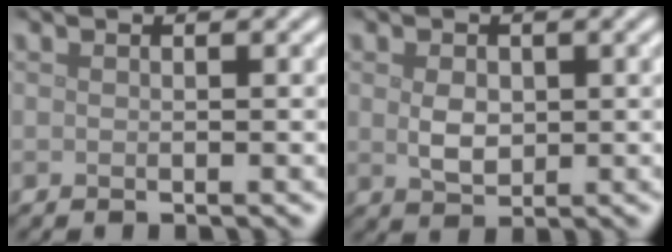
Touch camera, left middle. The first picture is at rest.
{"total": 2.4, "force": [0.3, 1.7, 1.7], "torque": [-0.035, -0.002, 0.008]}